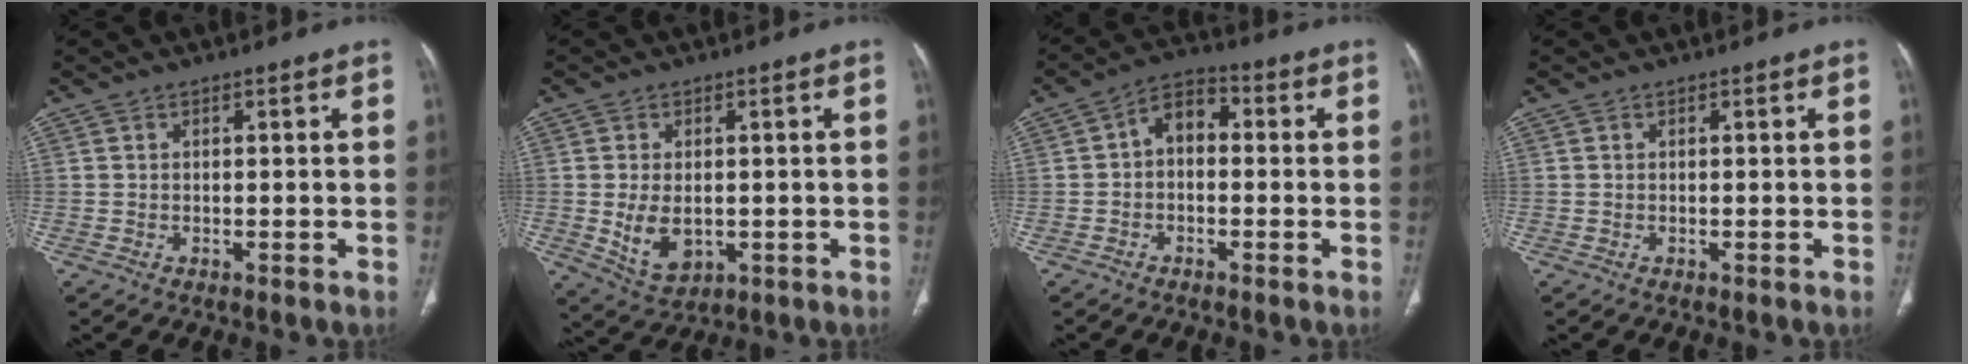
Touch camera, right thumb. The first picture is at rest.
{"total": 7.3, "force": [-0.8, 4.7, 5.5], "torque": [-0.089, -0.010, 0.002]}
{"total": 6.2, "force": [-0.1, 4.2, 4.5], "torque": [-0.056, 0.025, -0.017]}
{"total": 0.0}